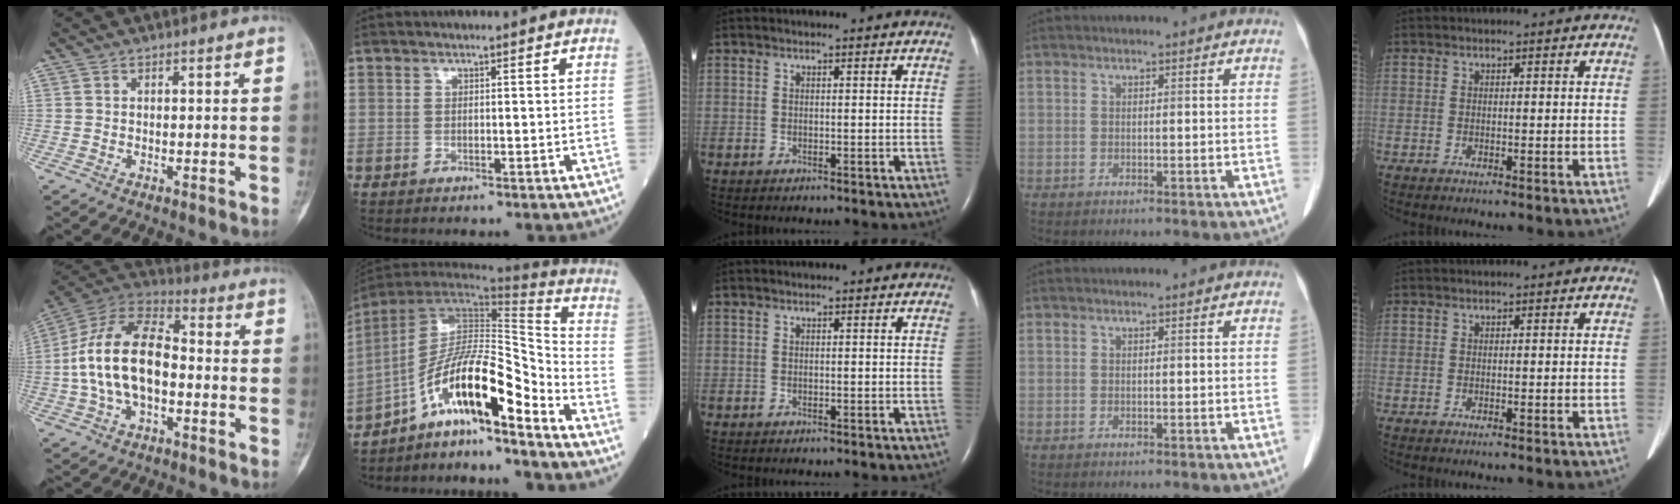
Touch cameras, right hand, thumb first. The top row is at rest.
{"thumb": {"total": 17.4, "force": [-1.6, 10.0, 14.2], "torque": [-0.264, 0.041, -0.034]}, "index": {"total": 14.3, "force": [-10.2, 1.1, 10.0], "torque": [-0.171, 0.027, -0.183]}}